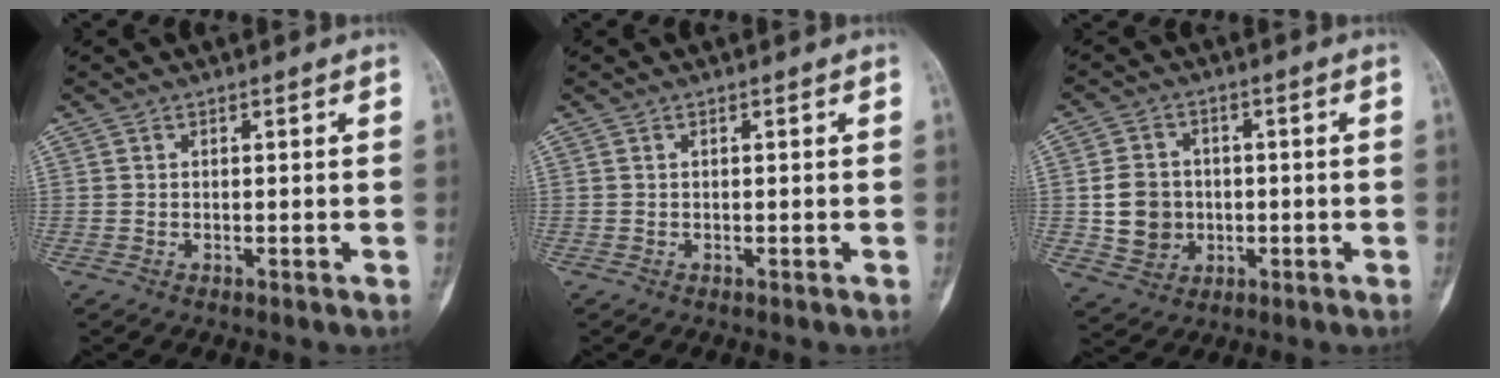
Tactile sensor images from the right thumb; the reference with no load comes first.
{"total": 0.0}
{"total": 8.1, "force": [-0.5, 7.2, 3.7], "torque": [-0.041, 0.007, -0.003]}